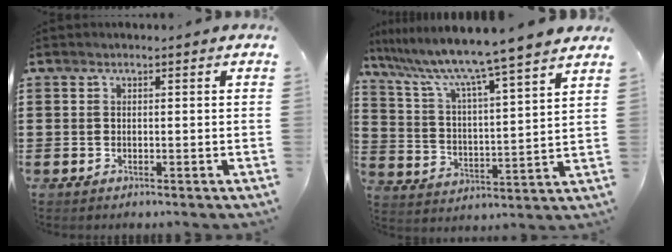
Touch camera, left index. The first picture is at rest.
{"total": 8.2, "force": [7.3, -1.1, 3.6], "torque": [-0.103, -0.058, 0.116]}